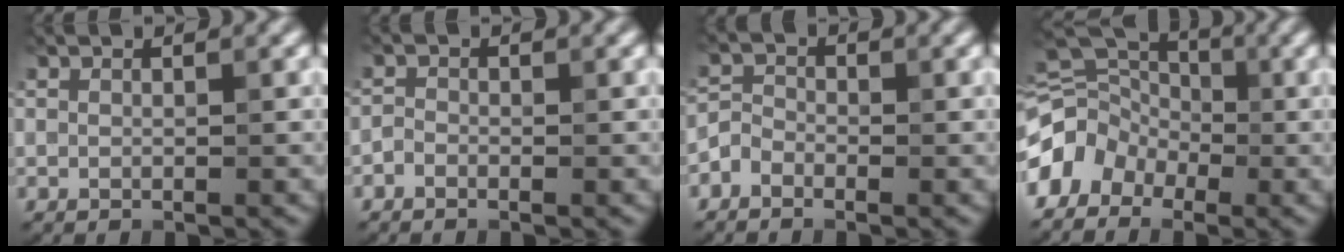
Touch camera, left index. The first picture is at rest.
{"total": 0.9, "force": [-0.6, 0.5, 0.4], "torque": [-0.005, 0.001, -0.017]}
{"total": 1.8, "force": [-1.3, 1.1, 0.6], "torque": [-0.005, 0.005, -0.033]}
{"total": 5.6, "force": [-2.7, 4.2, 2.6], "torque": [-0.034, 0.015, -0.061]}